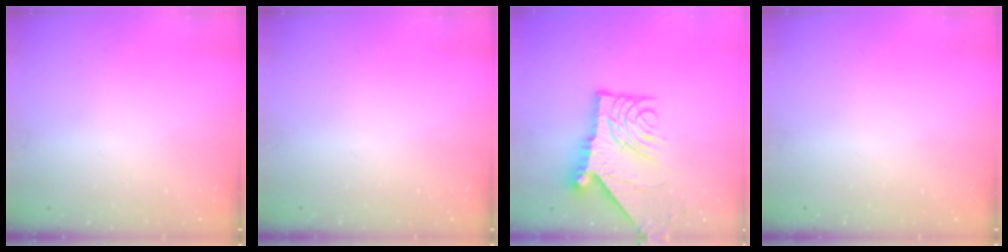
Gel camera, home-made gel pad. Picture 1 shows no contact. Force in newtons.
{"total": 0.0}
{"total": 12.6, "press": 12.6, "slide": 1.5}
{"total": 0.0}